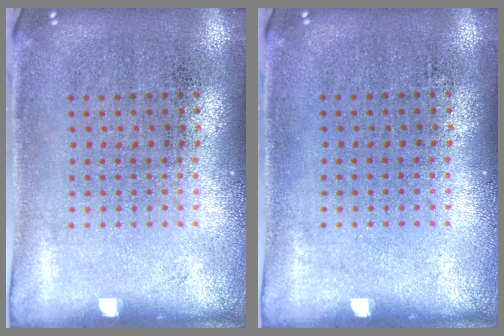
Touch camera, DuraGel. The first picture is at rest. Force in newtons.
{"total": 0.0}